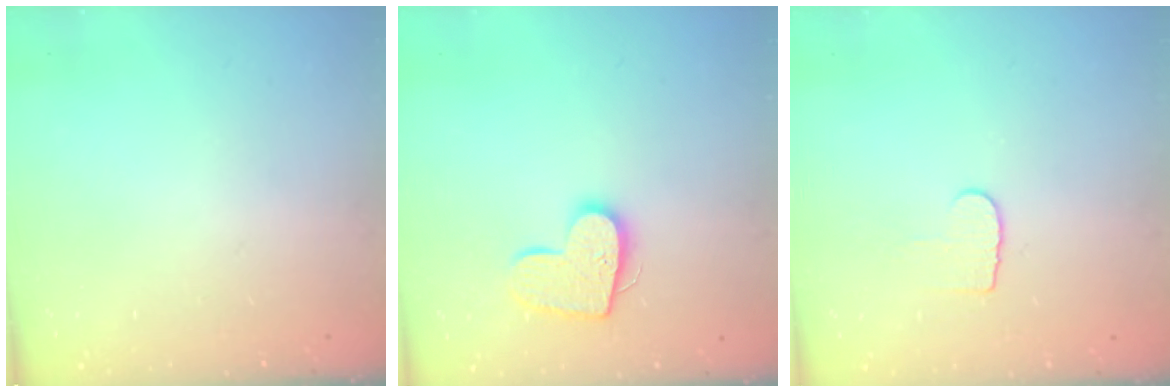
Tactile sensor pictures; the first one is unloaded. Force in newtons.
{"total": 13.0, "press": 13.0, "slide": 0.9}
{"total": 5.7, "press": 5.6, "slide": 0.5}